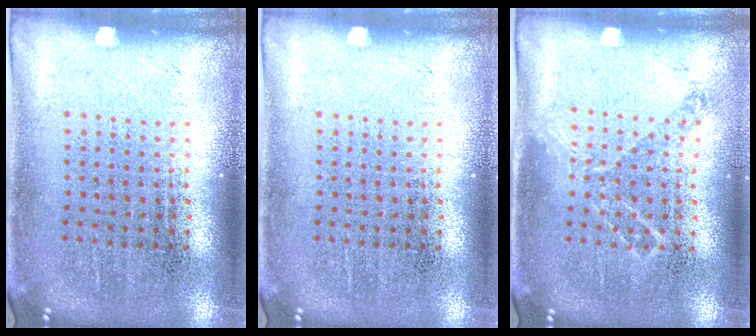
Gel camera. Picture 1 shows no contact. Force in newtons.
{"total": 0.0}
{"total": 1.0, "press": 0.9, "slide": 0.3}